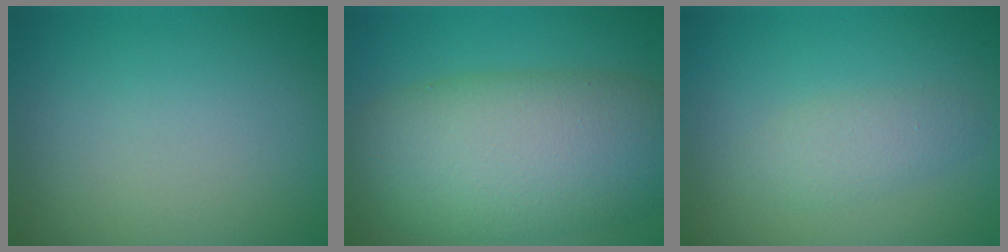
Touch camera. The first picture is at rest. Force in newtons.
{"total": 10.7, "press": 10.7, "slide": 0.5}
{"total": 1.8, "press": 1.8, "slide": 0.0}